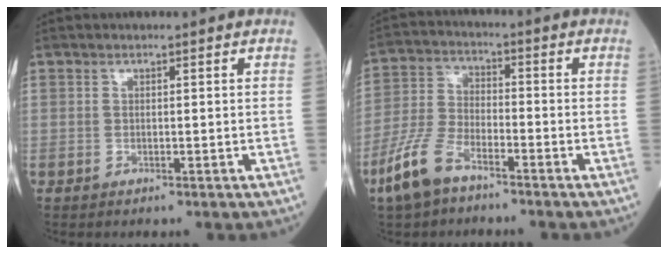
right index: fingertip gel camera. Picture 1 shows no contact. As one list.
[{"total": 8.5, "force": [-5.8, 3.2, 5.3], "torque": [-0.130, -0.006, -0.121]}]